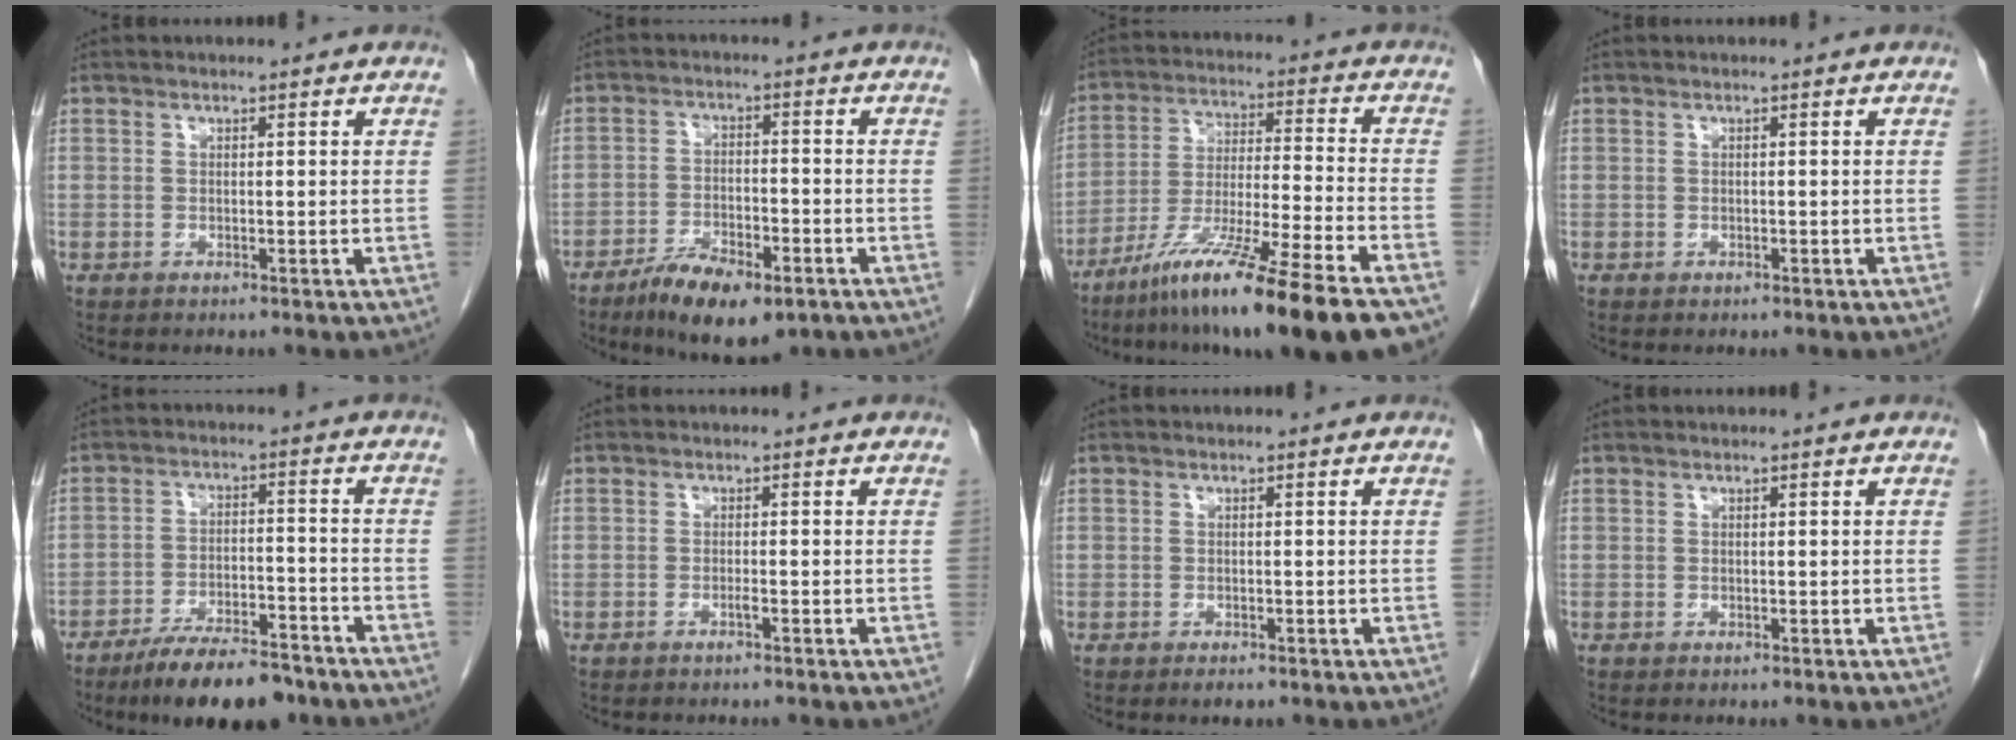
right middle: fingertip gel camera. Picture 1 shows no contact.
{"total": 9.6, "force": [-6.2, 3.1, 6.7], "torque": [-0.116, -0.012, -0.099]}
{"total": 19.8, "force": [-14.1, -0.4, 13.9], "torque": [-0.217, -0.048, -0.239]}
{"total": 0.0}
{"total": 11.8, "force": [-9.3, 3.0, 6.5], "torque": [-0.100, -0.006, -0.152]}
{"total": 0.8, "force": [-0.5, -0.1, 0.6], "torque": [-0.013, 0.001, -0.010]}
{"total": 1.1, "force": [-0.7, 0.5, 0.6], "torque": [-0.013, -0.002, -0.007]}
{"total": 0.0}